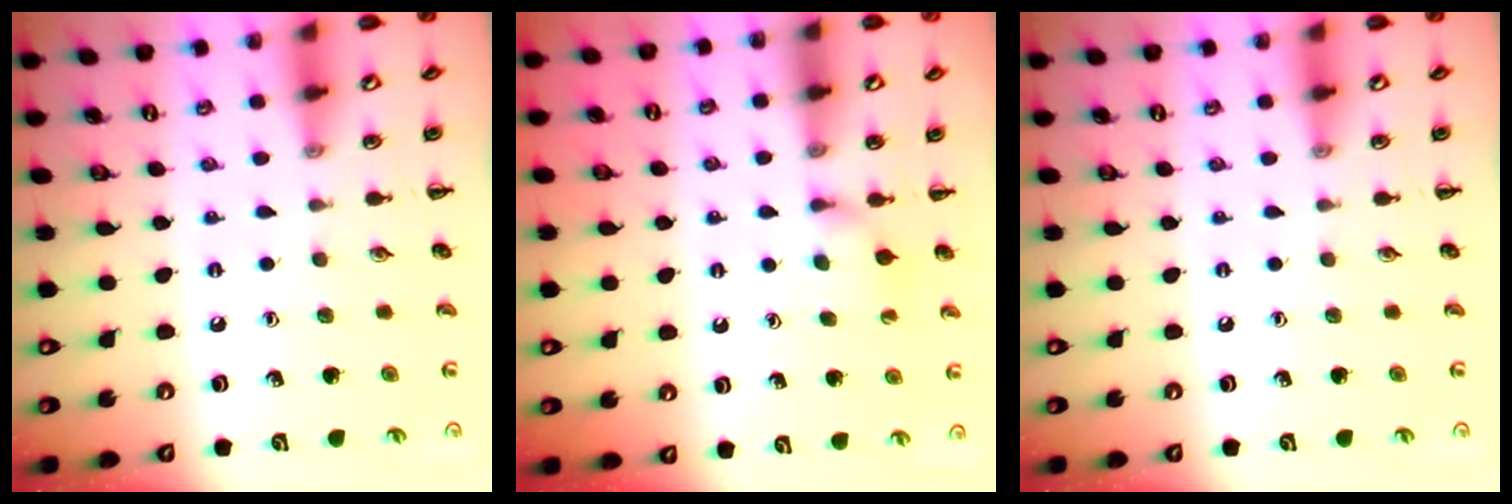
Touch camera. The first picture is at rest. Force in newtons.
{"total": 3.4, "press": 3.1, "slide": 1.2}
{"total": 0.0}